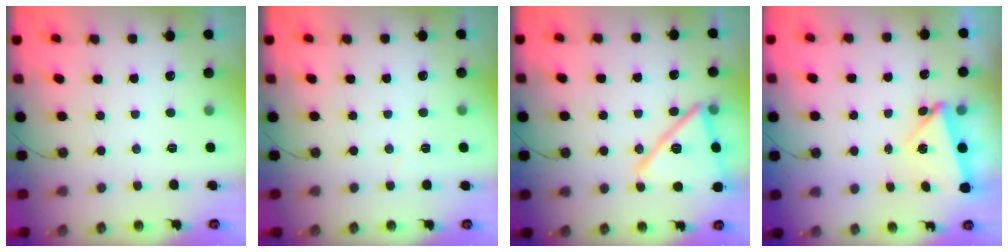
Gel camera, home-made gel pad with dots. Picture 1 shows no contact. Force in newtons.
{"total": 3.0, "press": 3.0, "slide": 0.3}
{"total": 19.3, "press": 19.3, "slide": 0.8}
{"total": 5.6, "press": 5.5, "slide": 0.8}